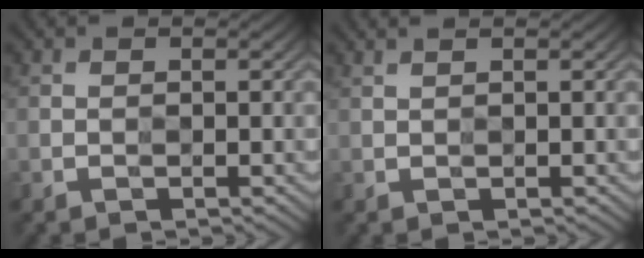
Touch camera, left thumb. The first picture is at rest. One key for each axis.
{"total": 1.0, "fx": 0.8, "fy": 0.1, "fz": 0.6, "tx": -0.012, "ty": 0.002, "tz": 0.009}